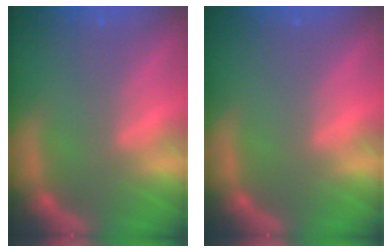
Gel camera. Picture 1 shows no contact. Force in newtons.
{"total": 0.0}